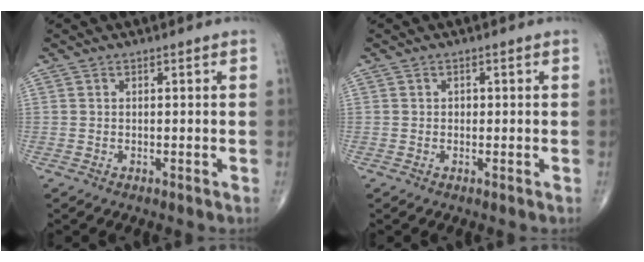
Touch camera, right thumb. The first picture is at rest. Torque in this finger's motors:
{"motor_torque": [0.02, 0.29, 0.36, 0.11, -0.02]}